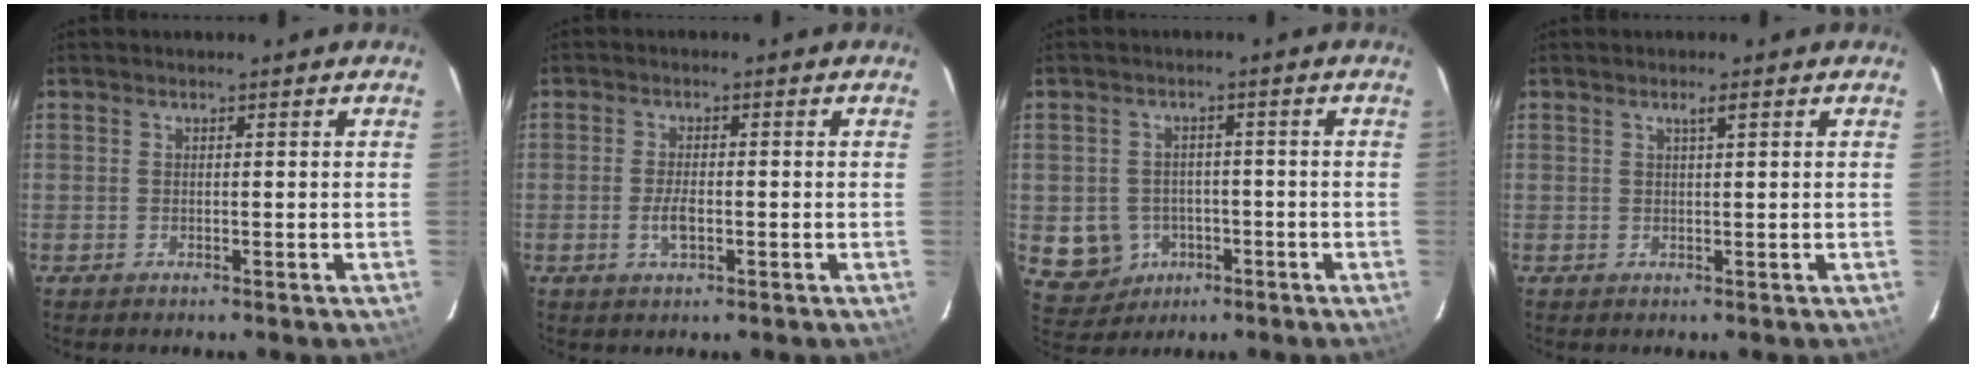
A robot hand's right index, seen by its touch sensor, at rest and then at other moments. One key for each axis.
{"total": 3.3, "fx": -0.9, "fy": 1.4, "fz": 2.8, "tx": -0.057, "ty": 0.000, "tz": -0.016}
{"total": 7.8, "fx": -2.6, "fy": 7.2, "fz": 2.0, "tx": -0.067, "ty": 0.012, "tz": -0.020}
{"total": 1.3, "fx": 0.7, "fy": 0.0, "fz": 1.1, "tx": -0.020, "ty": 0.005, "tz": 0.013}